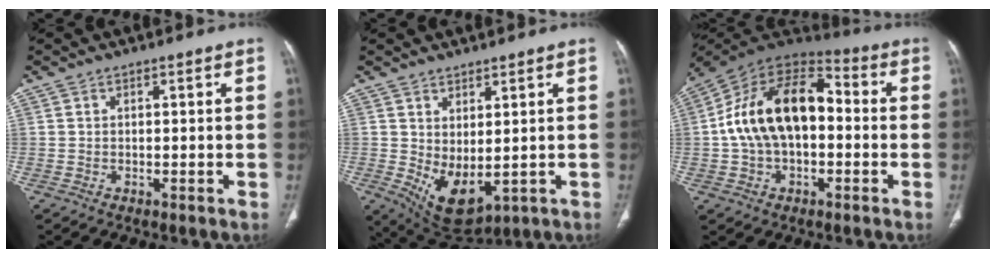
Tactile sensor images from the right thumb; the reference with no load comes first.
{"total": 8.4, "force": [-0.3, 4.3, 7.2], "torque": [-0.114, -0.015, 0.023]}
{"total": 19.4, "force": [0.0, 11.9, 15.4], "torque": [-0.258, 0.044, -0.006]}